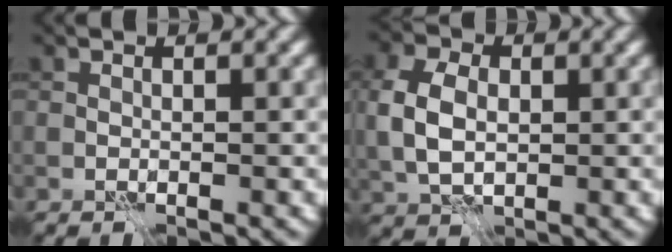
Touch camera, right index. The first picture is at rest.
{"total": 5.2, "force": [0.3, 3.7, 3.7], "torque": [-0.092, 0.004, 0.007]}